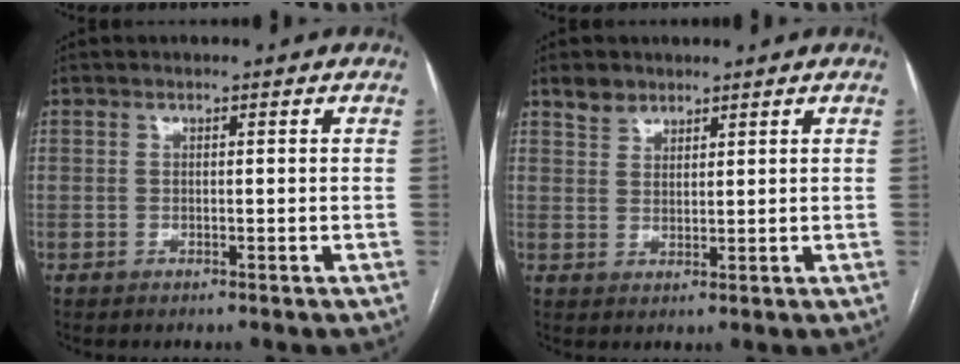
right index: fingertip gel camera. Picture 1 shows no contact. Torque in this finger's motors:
{"motor_torque": [-0.01, 0.06, 0.03, 0.02]}